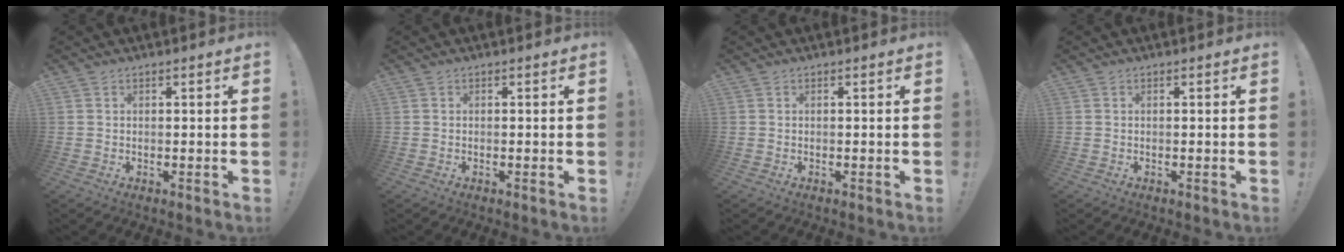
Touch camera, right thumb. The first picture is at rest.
{"total": 0.0}
{"total": 0.0}
{"total": 0.0}